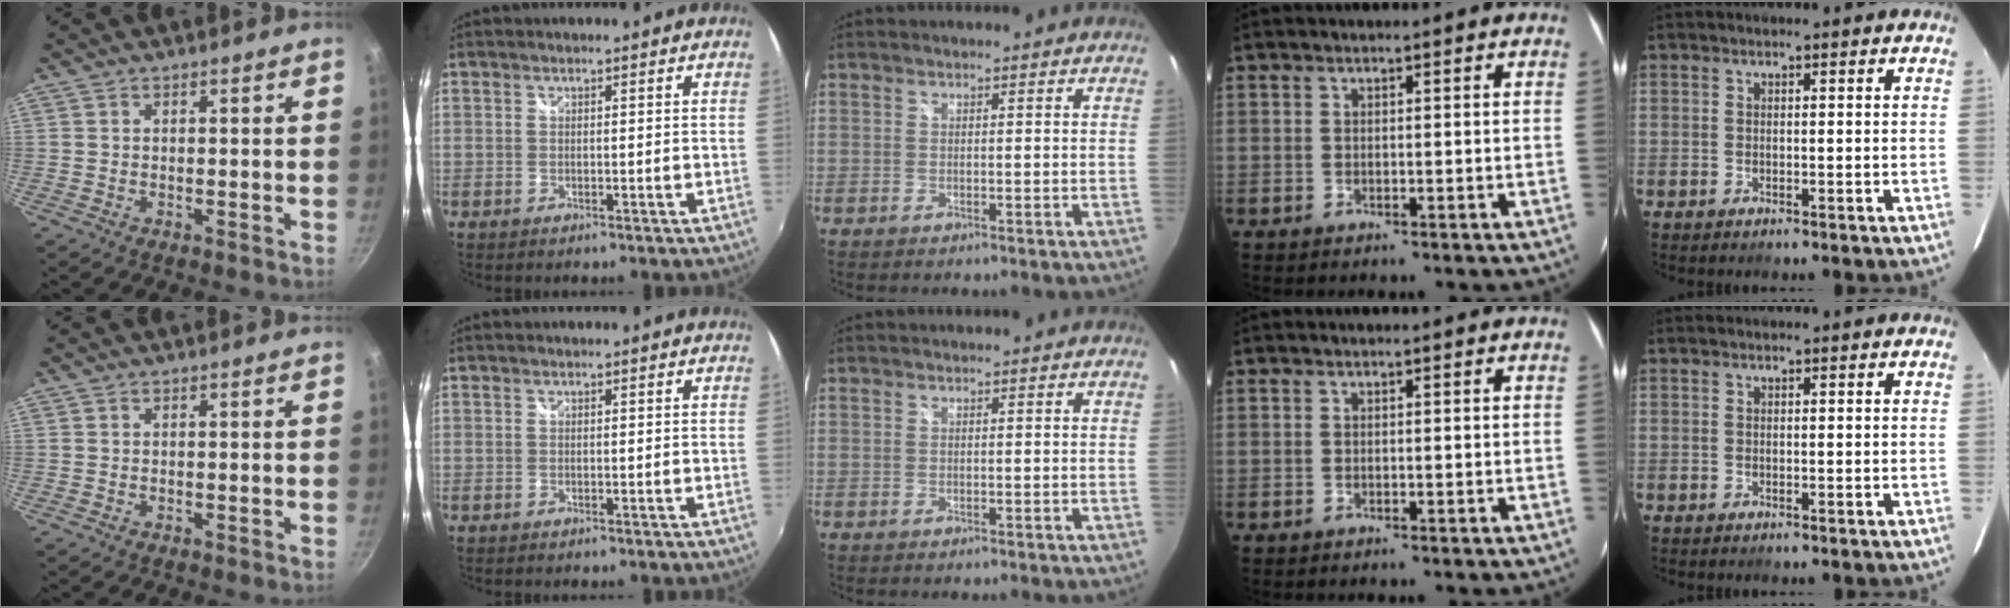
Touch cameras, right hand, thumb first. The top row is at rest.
{}